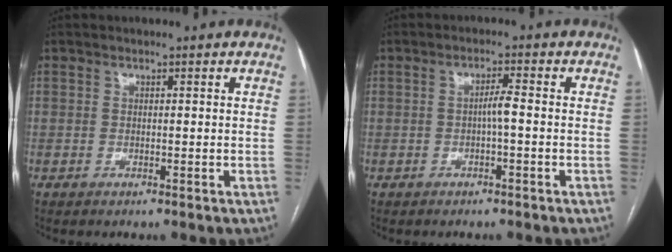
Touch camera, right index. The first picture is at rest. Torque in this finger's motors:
{"motor_torque": [0.46, -0.11, 0.31, 0.06]}